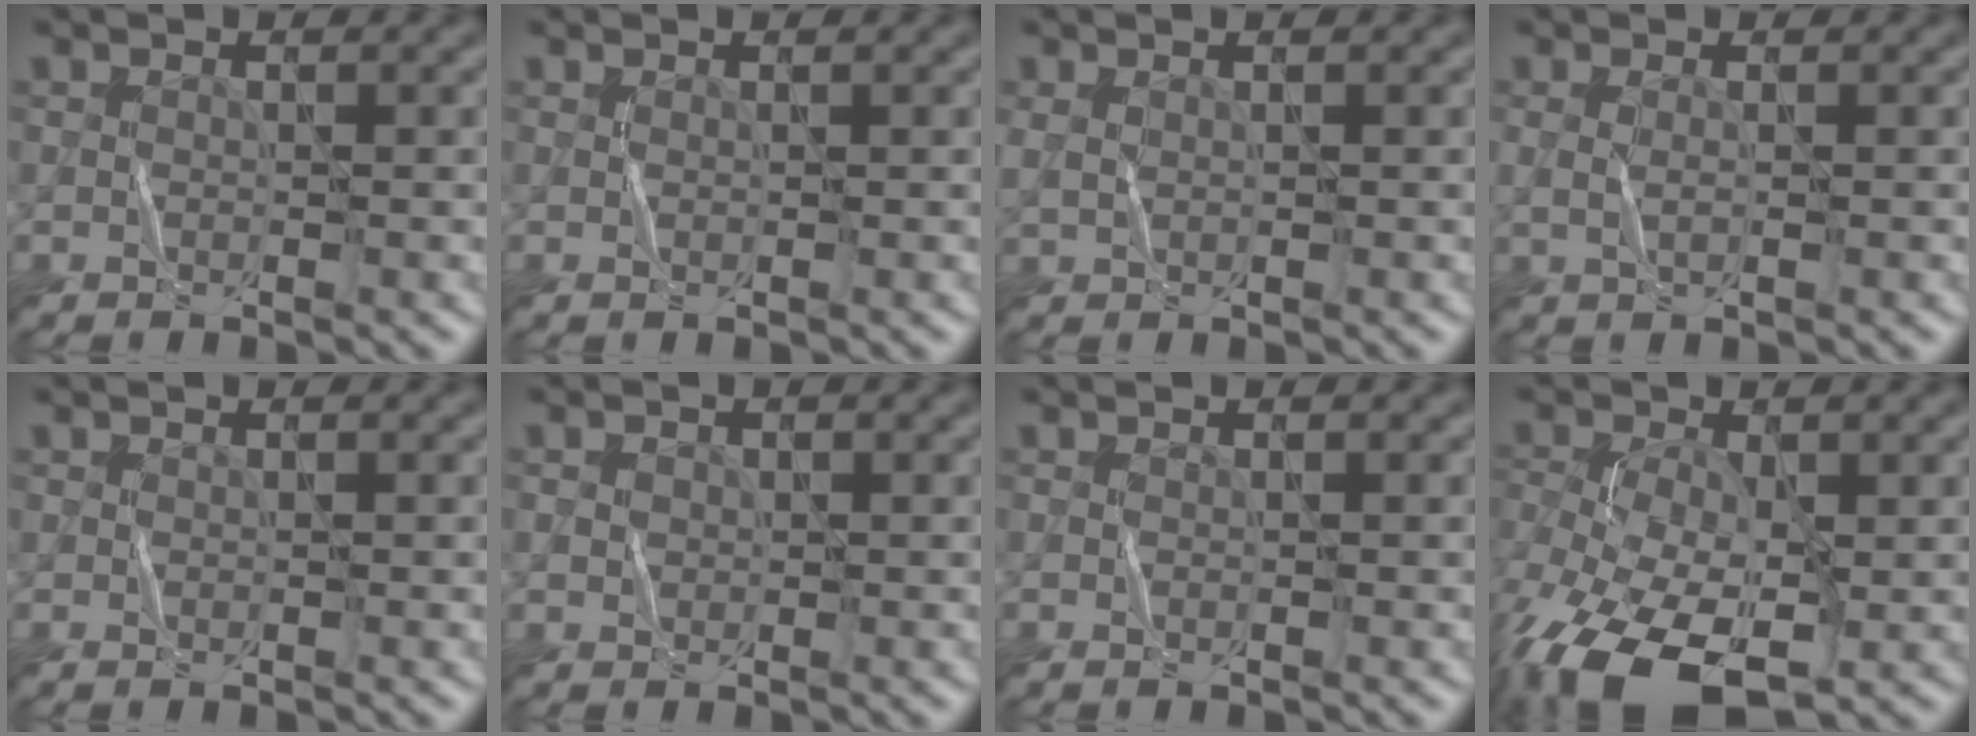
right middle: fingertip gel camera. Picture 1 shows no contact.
{"total": 0.0}
{"total": 1.1, "force": [0.5, 0.6, 0.8], "torque": [-0.025, 0.001, 0.013]}
{"total": 1.1, "force": [0.2, 0.3, 1.1], "torque": [-0.025, -0.002, 0.005]}
{"total": 0.0}
{"total": 1.0, "force": [0.1, 0.9, 0.4], "torque": [-0.004, 0.000, 0.001]}
{"total": 0.0}
{"total": 10.9, "force": [-4.7, 5.9, 7.9], "torque": [-0.175, -0.038, -0.082]}